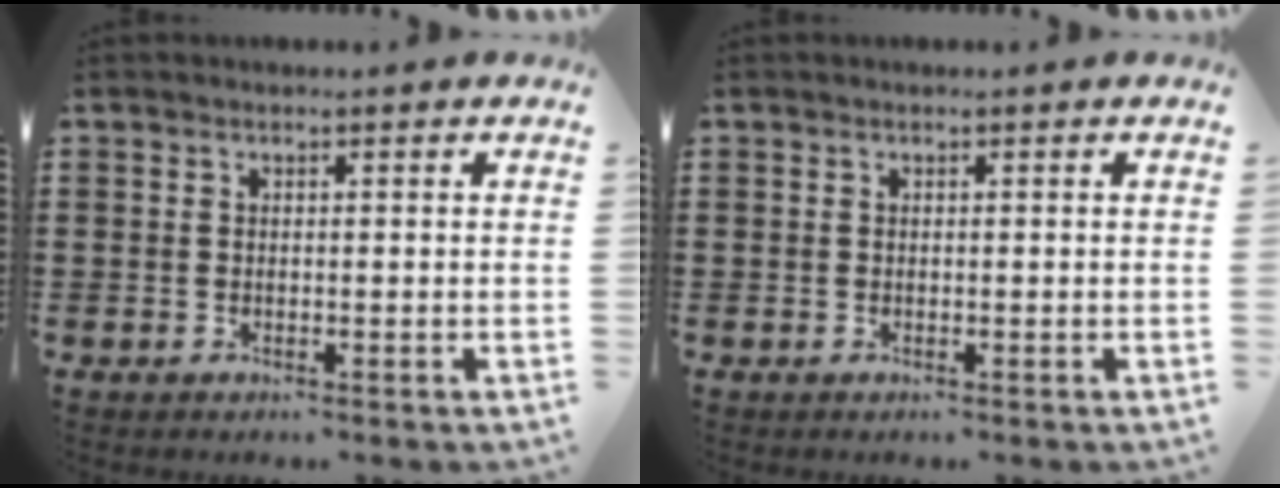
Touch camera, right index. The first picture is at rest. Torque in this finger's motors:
{"motor_torque": [-0.76, 1.38, -0.04, -0.01]}